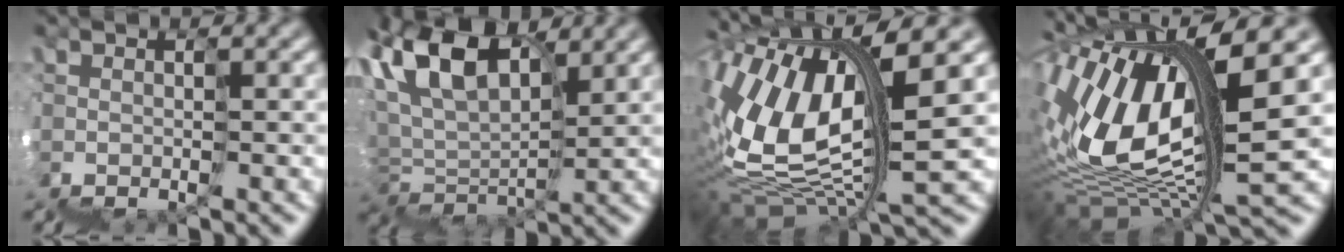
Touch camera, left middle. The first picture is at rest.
{"total": 5.4, "force": [5.3, 1.1, 0.5], "torque": [-0.023, 0.046, 0.079]}
{"total": 6.4, "force": [4.6, 1.2, 4.2], "torque": [-0.116, 0.031, 0.073]}
{"total": 7.3, "force": [4.7, 1.7, 5.3], "torque": [-0.135, 0.029, 0.073]}